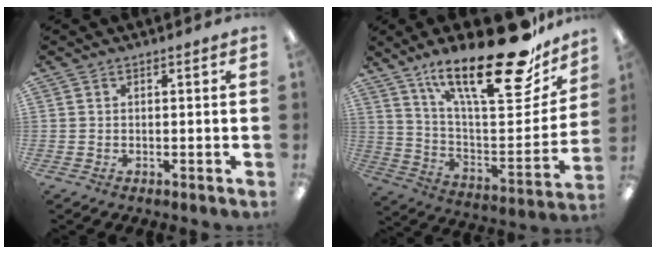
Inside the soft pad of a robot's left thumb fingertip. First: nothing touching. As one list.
[{"total": 27.5, "force": [19.1, 8.0, 18.1], "torque": [-0.265, -0.127, 0.313]}]